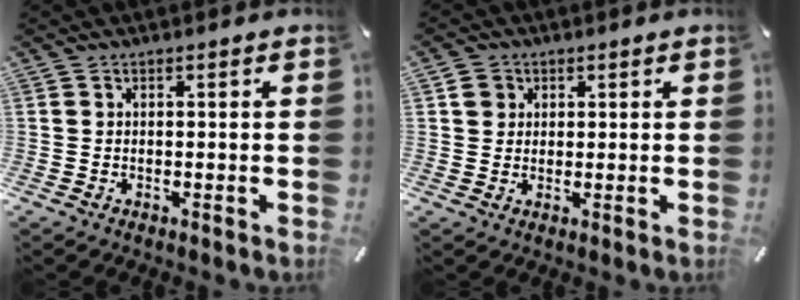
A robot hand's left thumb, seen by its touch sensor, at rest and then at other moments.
{"total": 3.2, "force": [1.1, 3.0, 0.6], "torque": [-0.002, -0.001, 0.016]}